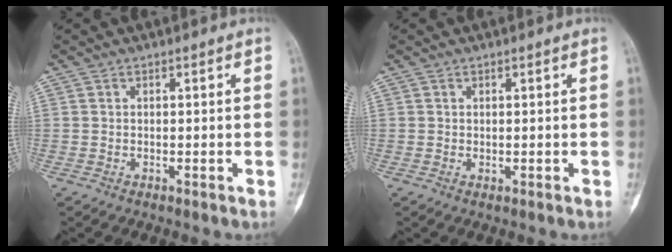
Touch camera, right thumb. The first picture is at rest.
{"total": 0.0}